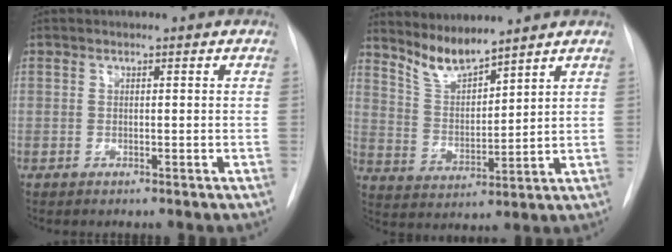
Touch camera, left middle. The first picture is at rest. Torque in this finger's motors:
{"motor_torque": [0.66, -0.83, 0.01, 0.07]}